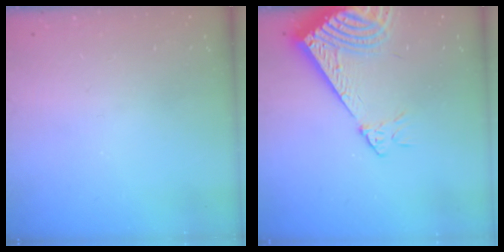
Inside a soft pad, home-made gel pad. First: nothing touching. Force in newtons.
{"total": 12.0, "press": 11.9, "slide": 1.8}